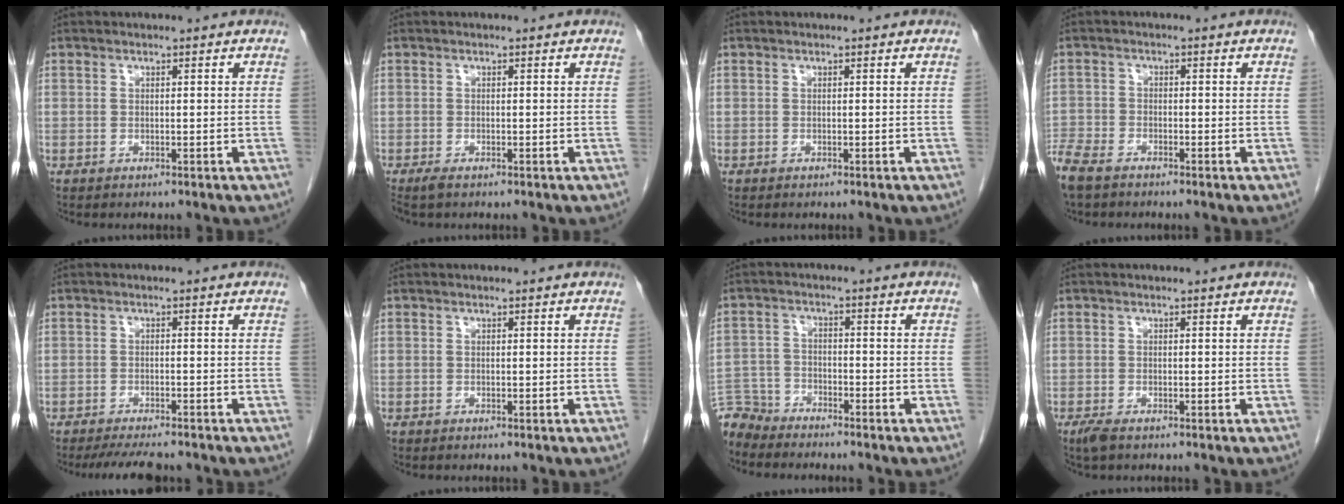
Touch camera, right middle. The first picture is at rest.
{"total": 1.4, "force": [-1.1, 0.3, 0.8], "torque": [-0.020, -0.006, -0.018]}
{"total": 0.0}
{"total": 6.2, "force": [-5.1, 2.1, 2.8], "torque": [-0.062, -0.013, -0.099]}
{"total": 6.5, "force": [-5.7, 1.0, 2.8], "torque": [-0.038, -0.013, -0.088]}
{"total": 0.0}
{"total": 5.9, "force": [-5.8, 1.4, -0.3], "torque": [0.010, -0.002, -0.113]}
{"total": 2.0, "force": [-1.4, 0.6, 1.2], "torque": [-0.033, -0.006, -0.025]}